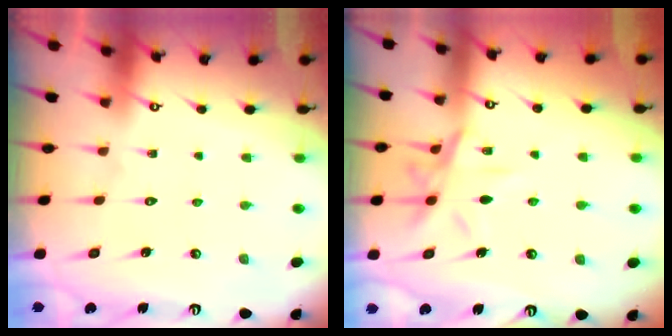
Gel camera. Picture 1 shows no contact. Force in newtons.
{"total": 10.6, "press": 10.5, "slide": 0.9}